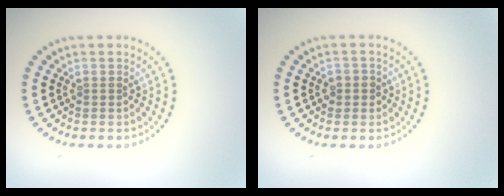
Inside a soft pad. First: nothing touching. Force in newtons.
{"total": 1.4, "press": 1.3, "slide": 0.6}